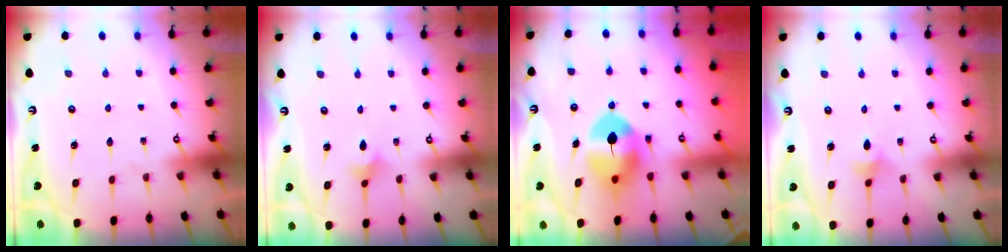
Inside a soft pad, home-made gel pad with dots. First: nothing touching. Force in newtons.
{"total": 1.9, "press": 1.8, "slide": 0.6}
{"total": 9.4, "press": 9.2, "slide": 1.6}
{"total": 3.9, "press": 3.8, "slide": 0.8}